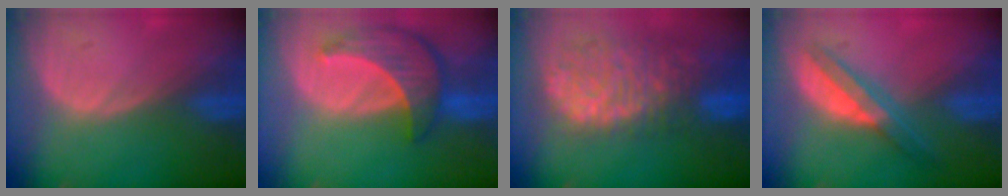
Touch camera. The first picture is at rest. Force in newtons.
{"total": 8.6, "press": 7.8, "slide": 3.8}
{"total": 12.2, "press": 10.1, "slide": 6.9}
{"total": 6.0, "press": 5.4, "slide": 2.7}